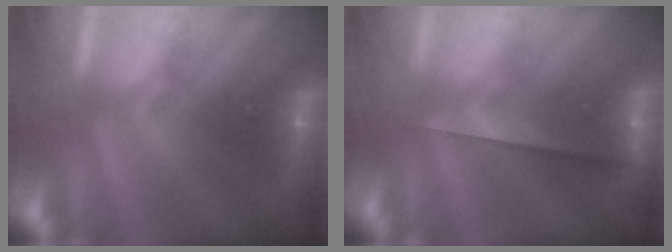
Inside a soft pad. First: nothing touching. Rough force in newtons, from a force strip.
{"total": 2.4}